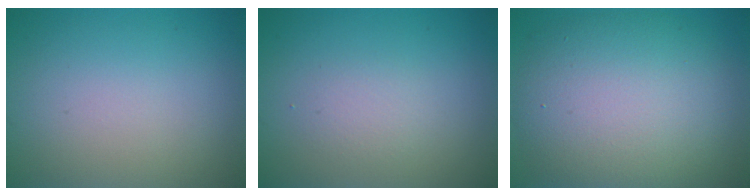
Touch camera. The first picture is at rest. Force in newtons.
{"total": 1.3, "press": 1.3, "slide": 0.0}
{"total": 10.8, "press": 10.8, "slide": 0.4}